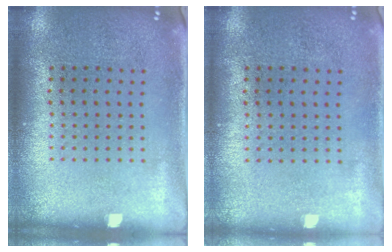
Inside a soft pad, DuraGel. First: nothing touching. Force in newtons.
{"total": 0.0}